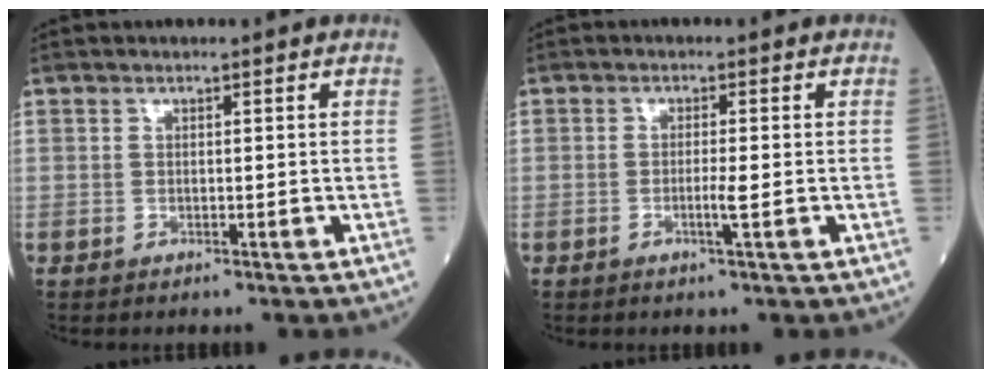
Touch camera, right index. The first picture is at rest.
{"total": 2.1, "force": [-0.6, -0.3, 2.0], "torque": [-0.040, -0.003, -0.011]}